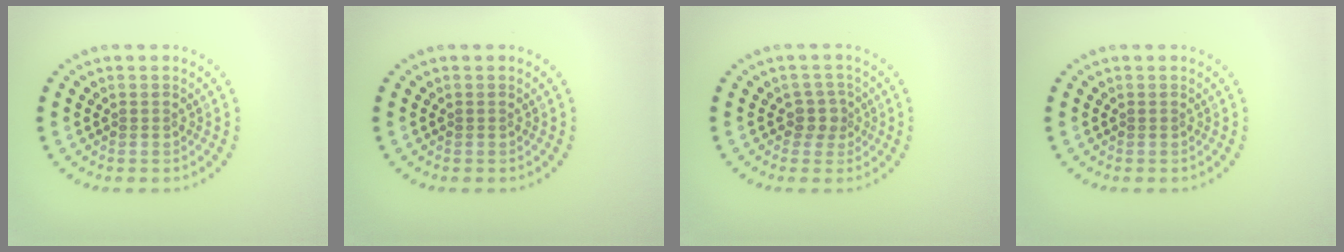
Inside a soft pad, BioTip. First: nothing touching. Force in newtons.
{"total": 0.0}
{"total": 1.9, "press": 1.5, "slide": 1.1}
{"total": 0.0}